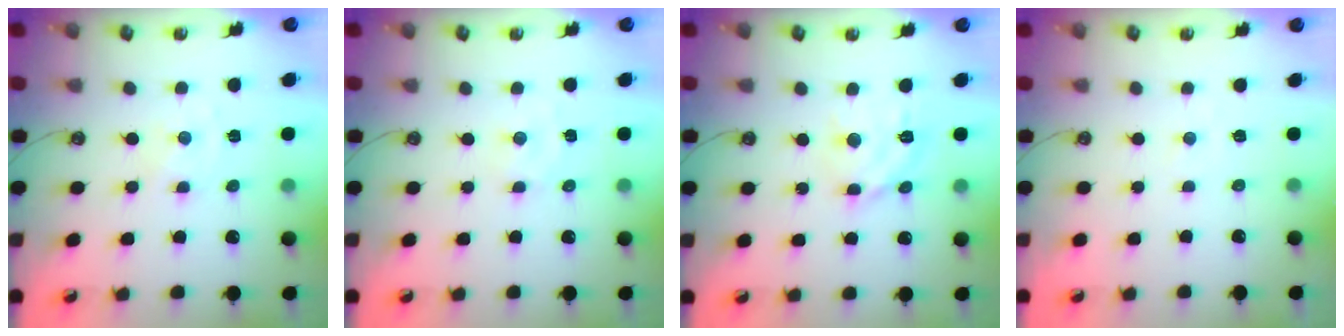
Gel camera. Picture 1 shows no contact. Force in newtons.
{"total": 1.9, "press": 1.9, "slide": 0.3}
{"total": 11.9, "press": 11.9, "slide": 1.0}
{"total": 1.1, "press": 1.1, "slide": 0.2}